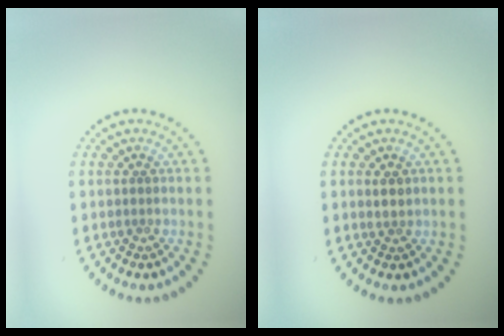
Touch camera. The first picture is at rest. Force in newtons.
{"total": 1.0, "press": 0.9, "slide": 0.5}